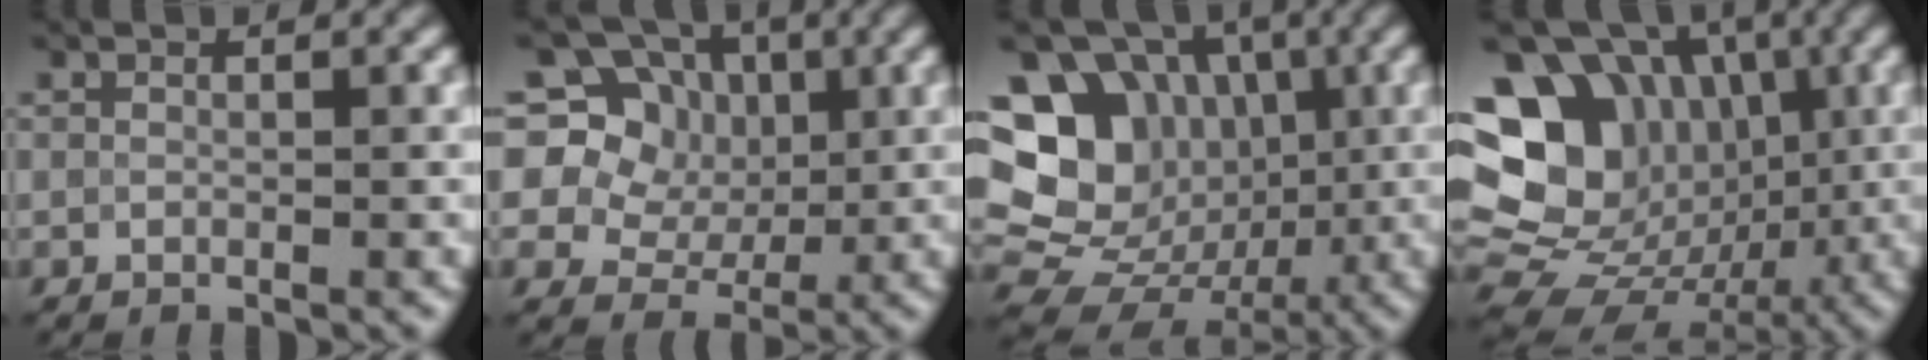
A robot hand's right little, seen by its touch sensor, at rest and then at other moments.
{"total": 14.3, "force": [5.7, 11.9, 5.6], "torque": [-0.137, 0.054, 0.088]}
{"total": 18.4, "force": [1.7, 16.3, 8.3], "torque": [-0.185, 0.027, 0.026]}
{"total": 17.1, "force": [2.1, 14.2, 9.2], "torque": [-0.157, 0.016, 0.034]}